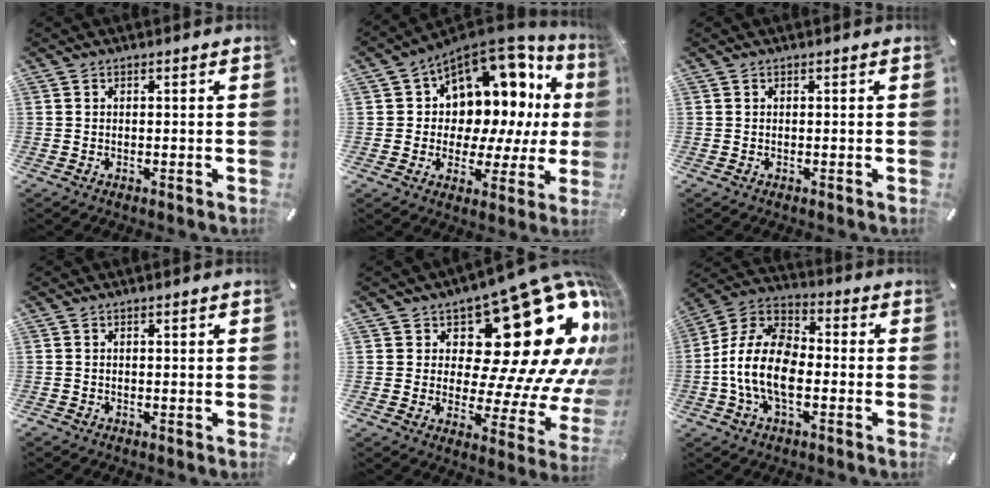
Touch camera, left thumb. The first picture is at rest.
{"total": 12.7, "force": [6.7, 8.6, 6.5], "torque": [-0.080, -0.083, 0.114]}
{"total": 0.0}
{"total": 0.8, "force": [-0.4, 0.5, 0.5], "torque": [-0.009, 0.002, -0.009]}
{"total": 29.3, "force": [12.2, 13.2, 23.1], "torque": [-0.288, -0.125, 0.225]}
{"total": 13.2, "force": [-4.5, 7.8, 9.6], "torque": [-0.212, 0.016, -0.086]}